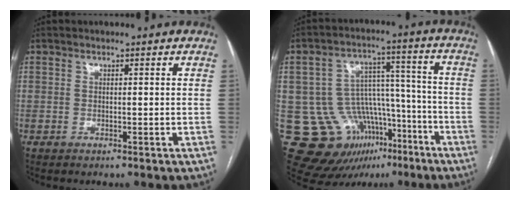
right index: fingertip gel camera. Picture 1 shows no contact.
{"total": 15.7, "force": [-7.2, 12.4, 6.4], "torque": [-0.096, 0.072, -0.091]}